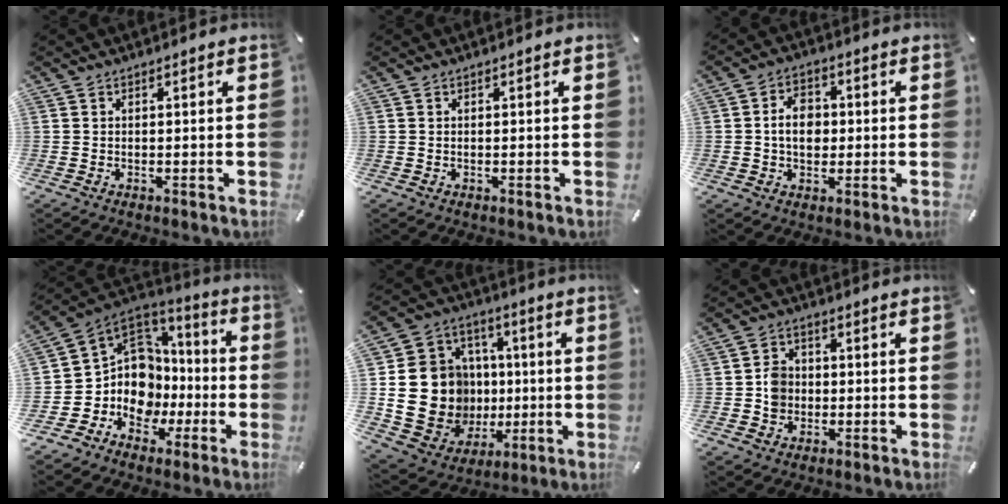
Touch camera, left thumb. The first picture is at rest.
{"total": 0.0}
{"total": 7.0, "force": [-0.2, 5.4, 4.5], "torque": [-0.078, 0.006, -0.006]}
{"total": 12.9, "force": [-0.5, 12.2, 4.2], "torque": [-0.107, -0.035, 0.004]}
{"total": 21.0, "force": [0.1, 18.9, 9.3], "torque": [-0.178, -0.008, 0.037]}
{"total": 5.6, "force": [-0.8, 5.0, 2.2], "torque": [-0.034, 0.009, -0.011]}